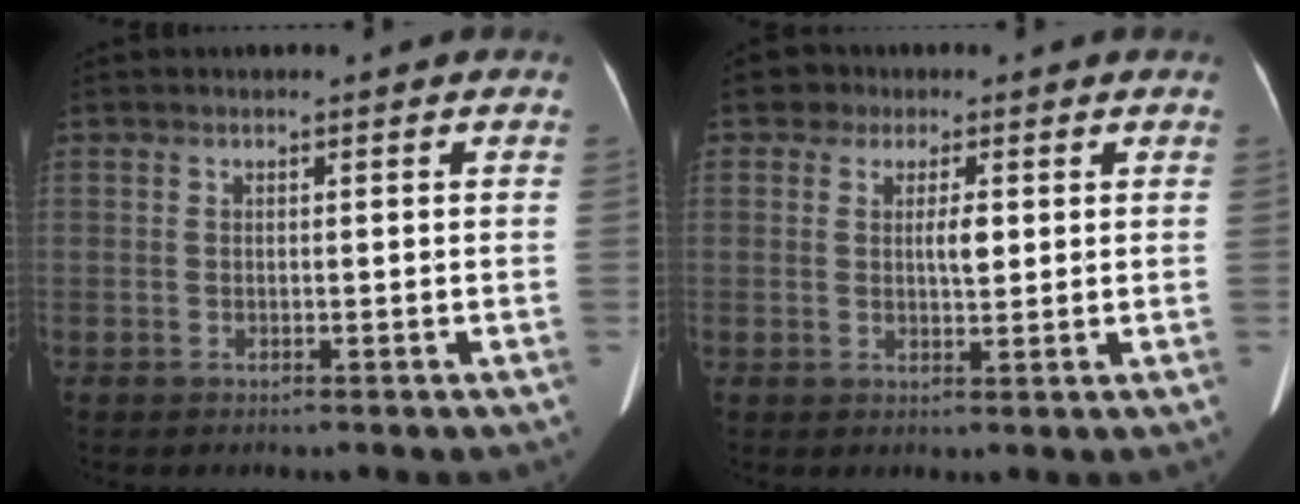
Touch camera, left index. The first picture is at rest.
{"total": 4.4, "force": [1.1, 2.9, 3.1], "torque": [-0.050, 0.012, 0.016]}